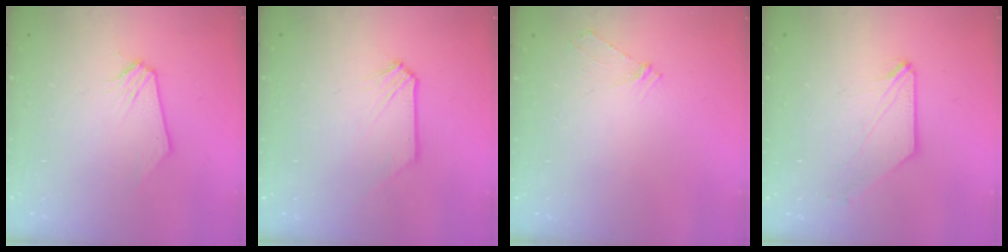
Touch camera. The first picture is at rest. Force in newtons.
{"total": 0.0}
{"total": 4.1, "press": 4.0, "slide": 0.7}
{"total": 0.0}